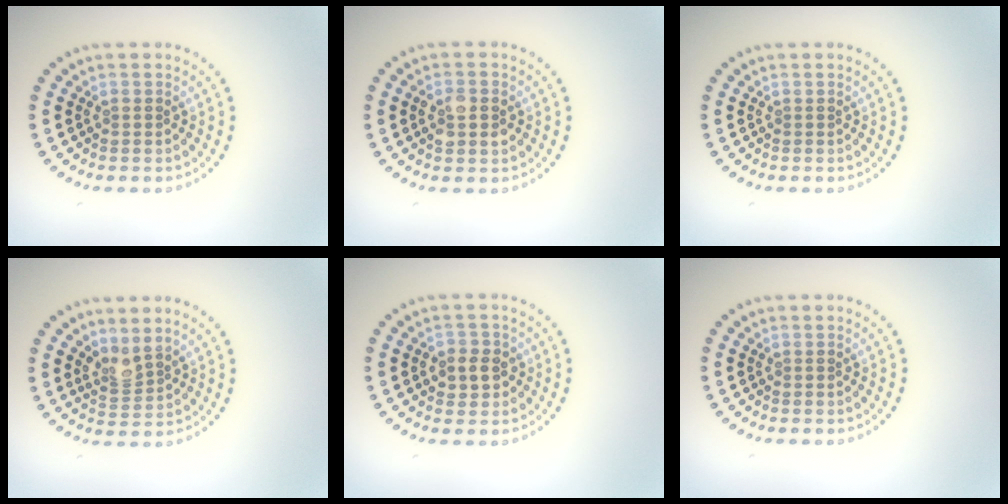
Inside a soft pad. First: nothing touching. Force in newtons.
{"total": 2.7, "press": 2.7, "slide": 0.1}
{"total": 0.0}
{"total": 2.1, "press": 1.6, "slide": 1.3}
{"total": 2.5, "press": 2.4, "slide": 0.7}
{"total": 0.0}